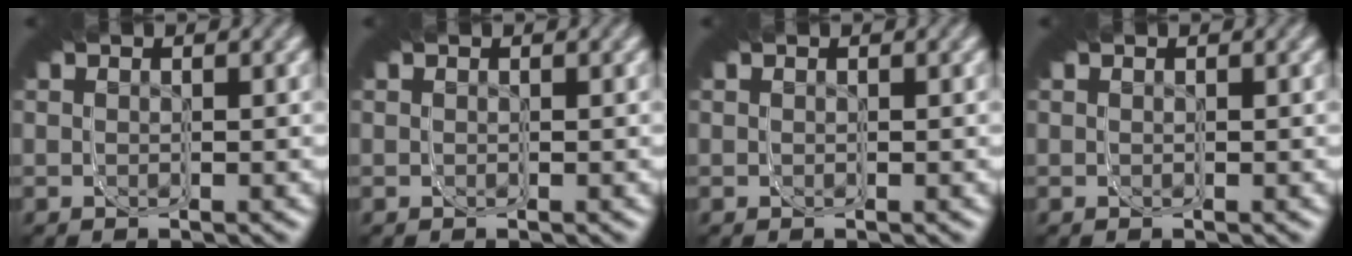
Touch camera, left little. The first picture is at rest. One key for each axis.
{"total": 0.0}
{"total": 0.0}
{"total": 0.0}